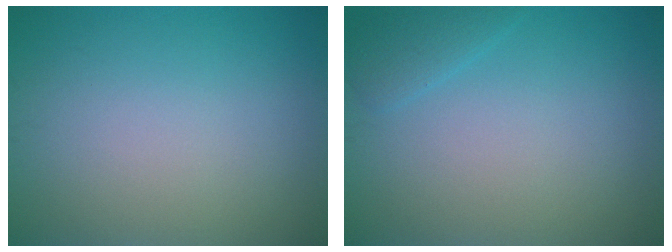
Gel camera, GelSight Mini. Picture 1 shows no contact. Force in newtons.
{"total": 1.3, "press": 1.3, "slide": 0.1}